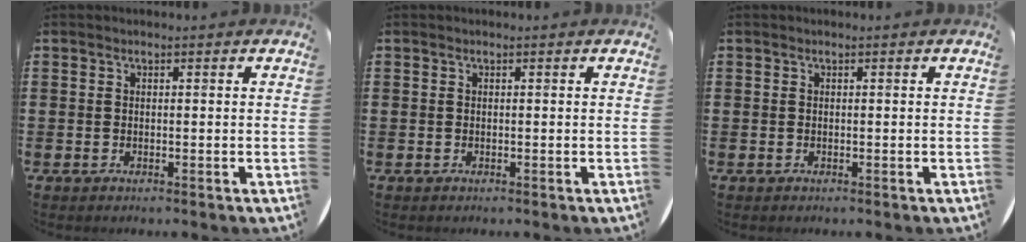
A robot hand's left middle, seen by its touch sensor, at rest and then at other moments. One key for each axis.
{"total": 0.0}
{"total": 0.0}